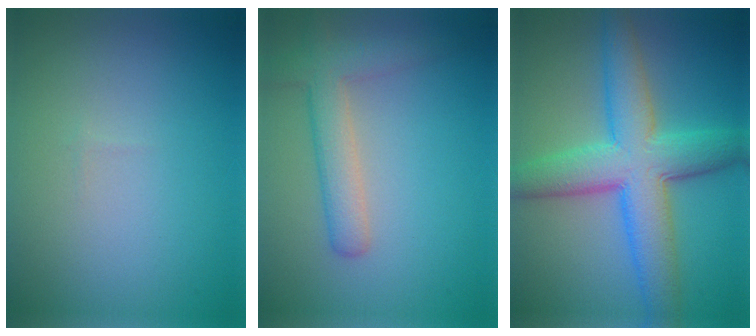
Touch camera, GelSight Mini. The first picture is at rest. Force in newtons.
{"total": 3.6, "press": 3.6, "slide": 0.3}
{"total": 8.5, "press": 8.5, "slide": 0.2}